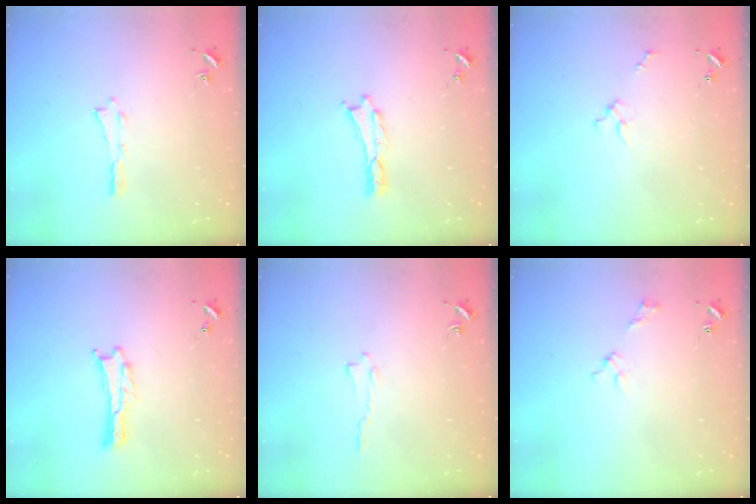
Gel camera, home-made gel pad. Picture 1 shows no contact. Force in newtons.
{"total": 0.0}
{"total": 2.3, "press": 2.2, "slide": 0.3}
{"total": 0.0}
{"total": 0.0}
{"total": 2.7, "press": 2.6, "slide": 0.3}